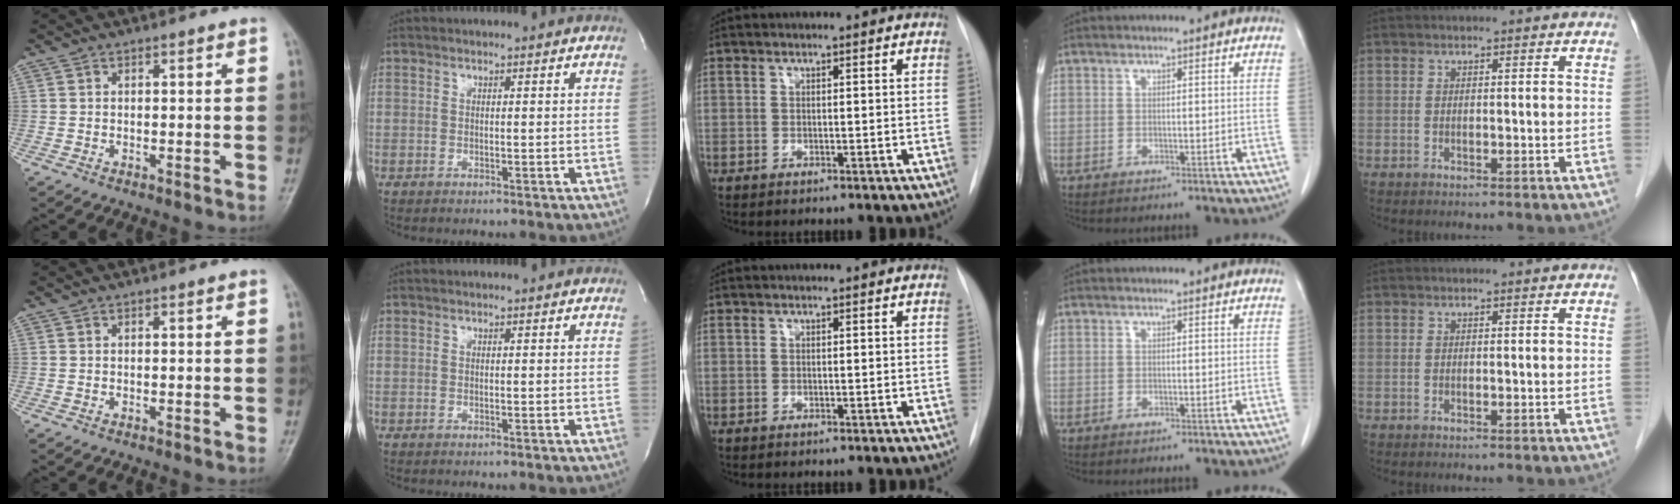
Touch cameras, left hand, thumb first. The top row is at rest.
{}